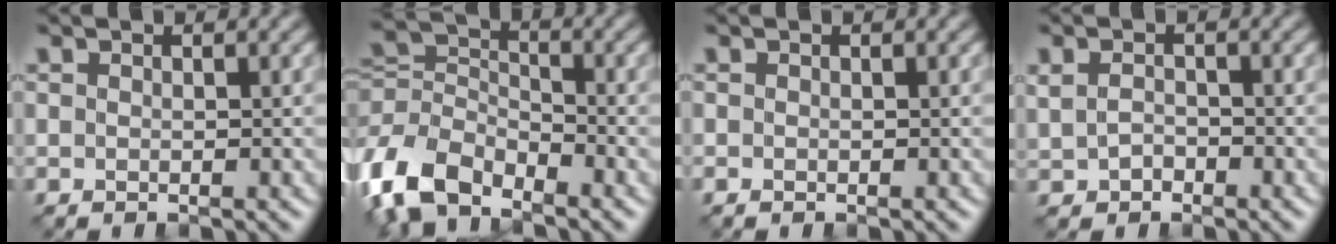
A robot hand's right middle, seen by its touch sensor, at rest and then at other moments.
{"total": 7.7, "force": [-4.7, 4.3, 4.4], "torque": [-0.100, 0.003, -0.107]}
{"total": 0.0}
{"total": 1.4, "force": [-0.4, 1.0, 0.8], "torque": [-0.022, 0.001, -0.007]}